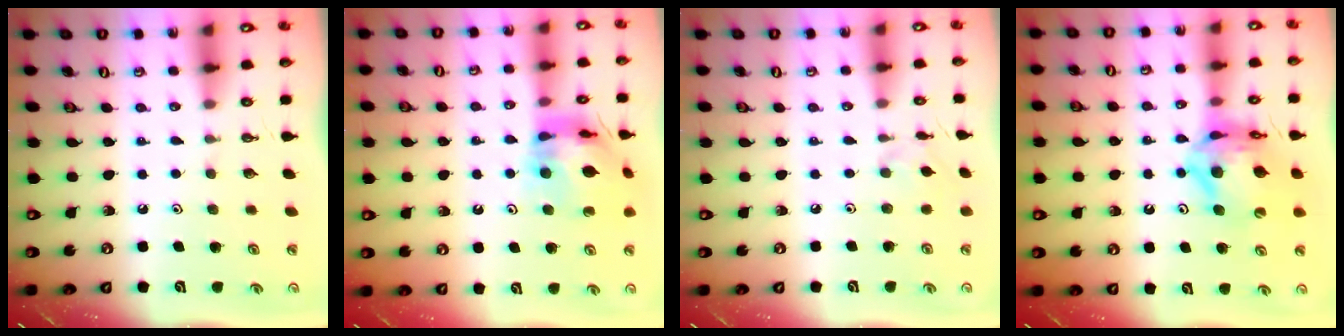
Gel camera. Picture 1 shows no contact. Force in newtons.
{"total": 14.2, "press": 14.1, "slide": 1.5}
{"total": 1.8, "press": 1.8, "slide": 0.4}
{"total": 13.2, "press": 13.2, "slide": 1.2}